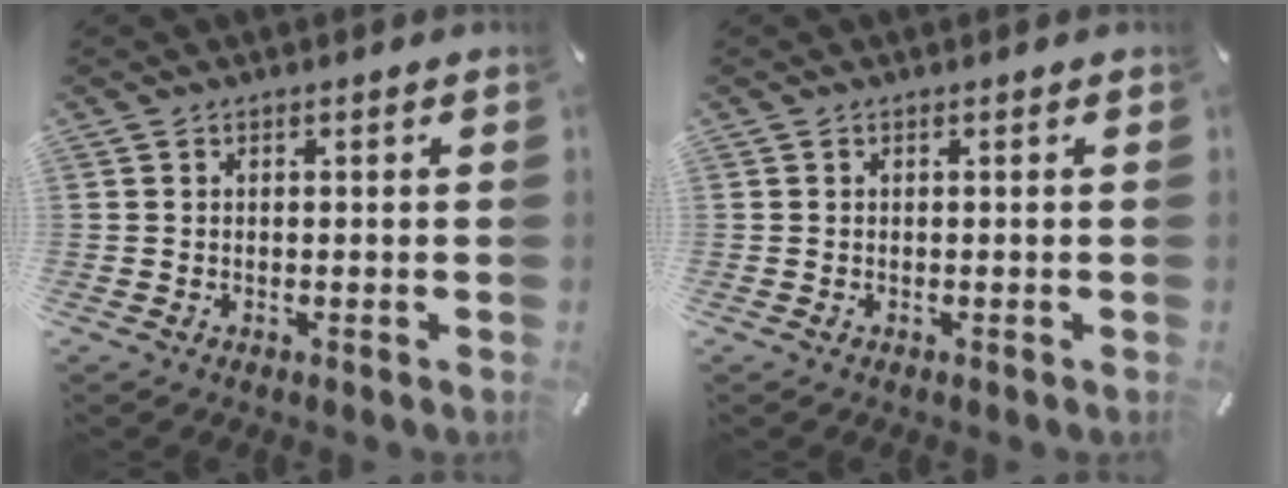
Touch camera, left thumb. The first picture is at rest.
{"total": 0.0}